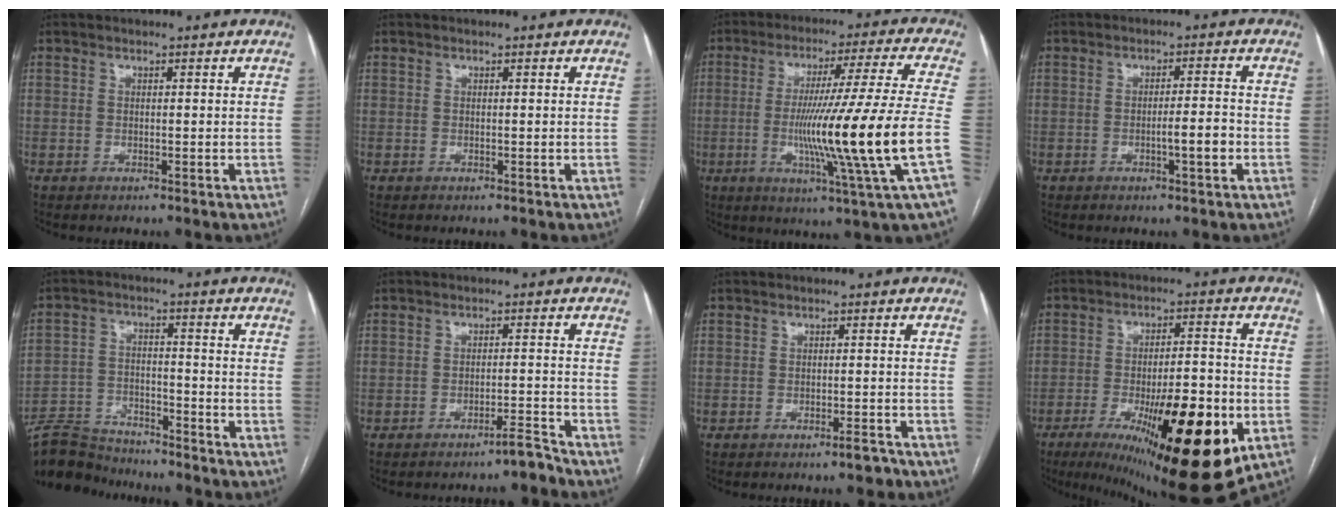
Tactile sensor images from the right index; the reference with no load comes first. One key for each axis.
{"total": 0.0}
{"total": 19.0, "fx": -3.9, "fy": -2.7, "fz": 18.4, "tx": -0.298, "ty": -0.017, "tz": -0.070}
{"total": 3.6, "fx": -1.3, "fy": 0.0, "fz": 3.4, "tx": -0.047, "ty": 0.000, "tz": -0.021}
{"total": 8.7, "fx": -8.5, "fy": 1.6, "fz": 0.3, "tx": -0.013, "ty": 0.002, "tz": -0.158}
{"total": 2.8, "fx": -2.7, "fy": -0.5, "fz": 0.6, "tx": -0.002, "ty": -0.007, "tz": -0.042}
{"total": 1.8, "fx": -1.6, "fy": 0.3, "fz": 0.9, "tx": -0.014, "ty": 0.000, "tz": -0.021}
{"total": 22.4, "fx": -8.4, "fy": 5.1, "fz": 20.1, "tx": -0.251, "ty": -0.023, "tz": -0.111}